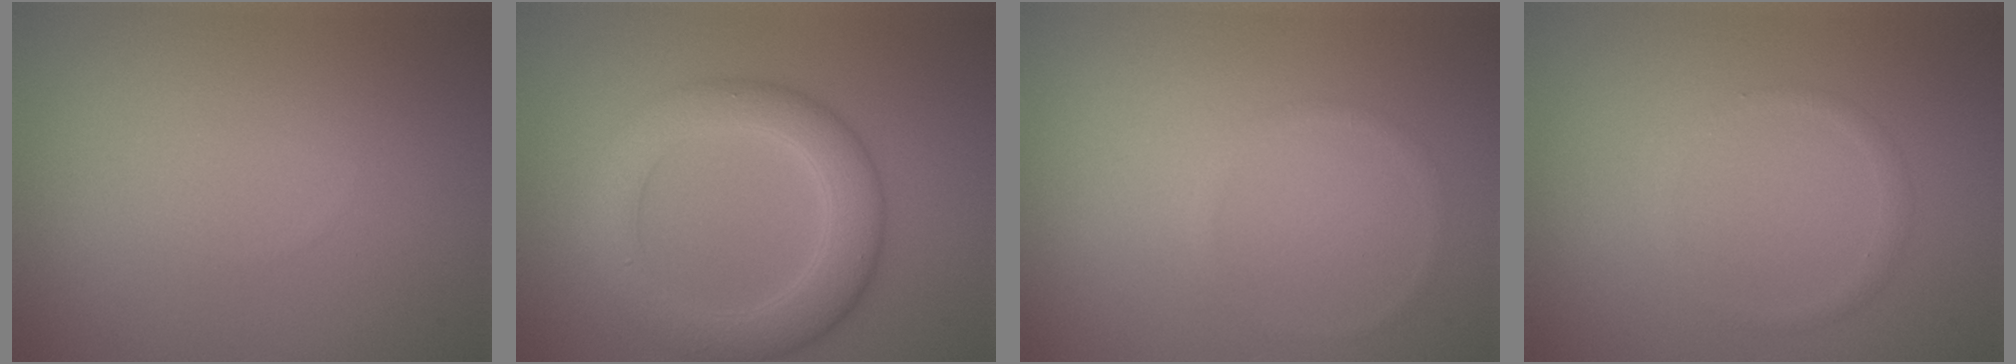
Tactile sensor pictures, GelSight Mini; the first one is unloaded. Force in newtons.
{"total": 5.3, "press": 5.3, "slide": 0.1}
{"total": 0.6, "press": 0.6, "slide": 0.1}
{"total": 0.9, "press": 0.9, "slide": 0.1}